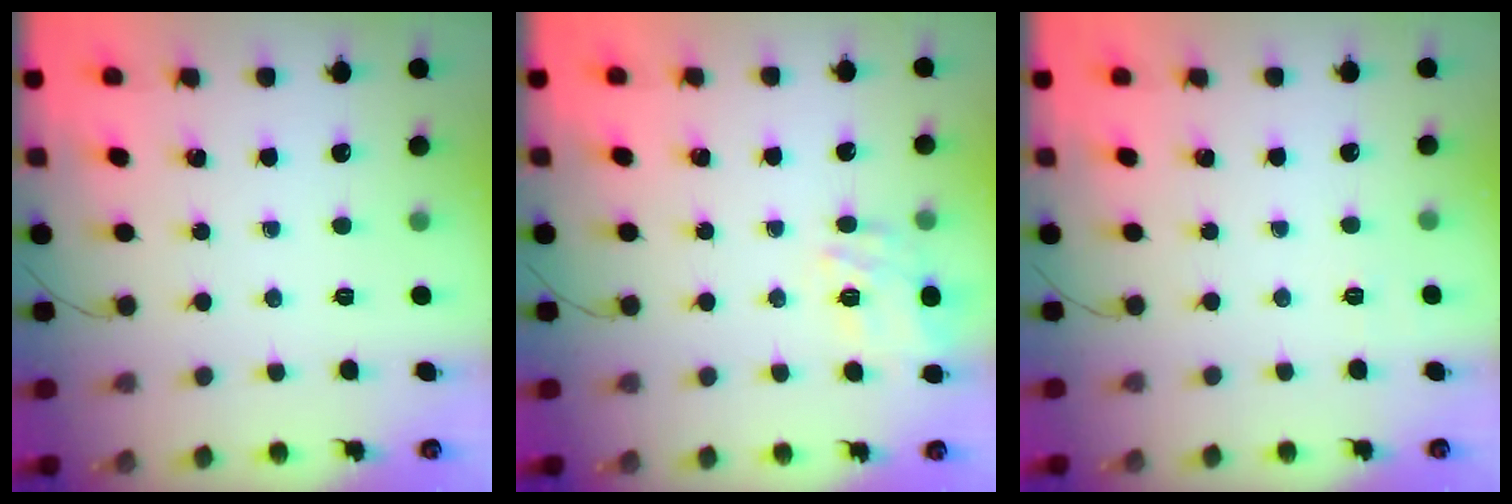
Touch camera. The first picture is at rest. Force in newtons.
{"total": 14.5, "press": 14.4, "slide": 1.7}
{"total": 6.1, "press": 5.8, "slide": 1.8}